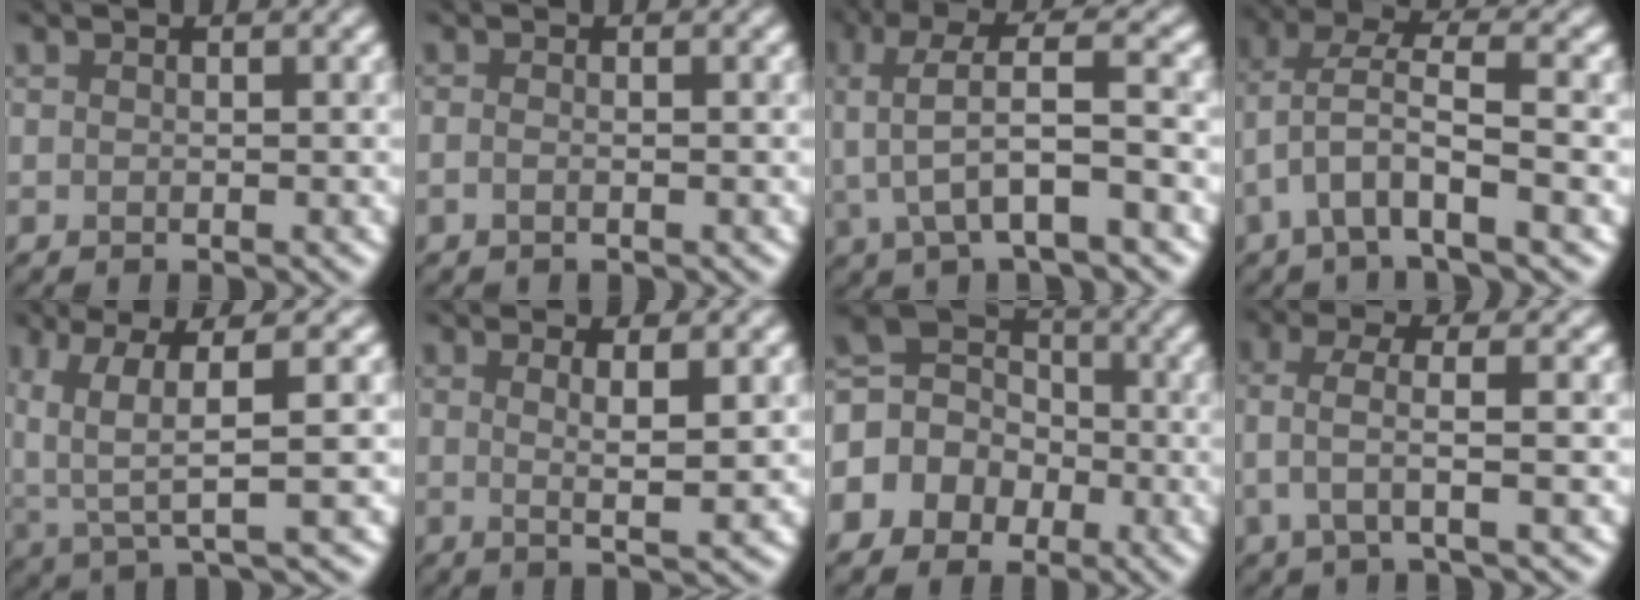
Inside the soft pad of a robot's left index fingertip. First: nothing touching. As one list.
[{"total": 0.8, "force": [-0.4, 0.3, 0.6], "torque": [-0.010, 0.000, -0.007]}, {"total": 6.2, "force": [-0.2, 1.8, 5.9], "torque": [-0.113, 0.015, -0.003]}, {"total": 5.6, "force": [-1.3, 1.8, 5.1], "torque": [-0.101, 0.017, -0.030]}, {"total": 5.6, "force": [1.7, 1.3, 5.2], "torque": [-0.112, 0.001, 0.039]}, {"total": 3.6, "force": [0.7, 0.7, 3.4], "torque": [-0.053, -0.002, 0.014]}, {"total": 6.6, "force": [-1.3, 6.0, 2.5], "torque": [-0.048, 0.009, -0.047]}, {"total": 2.7, "force": [-0.1, 0.6, 2.7], "torque": [-0.058, 0.010, 0.000]}]